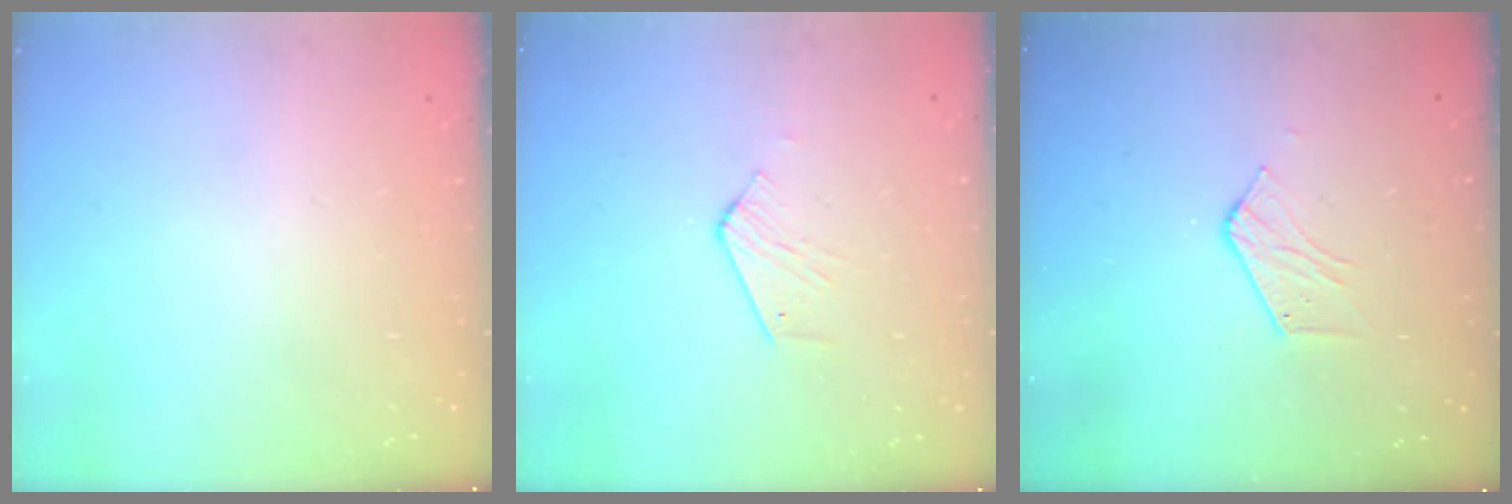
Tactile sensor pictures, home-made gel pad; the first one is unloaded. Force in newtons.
{"total": 2.6, "press": 2.6, "slide": 0.2}
{"total": 5.8, "press": 5.8, "slide": 0.3}